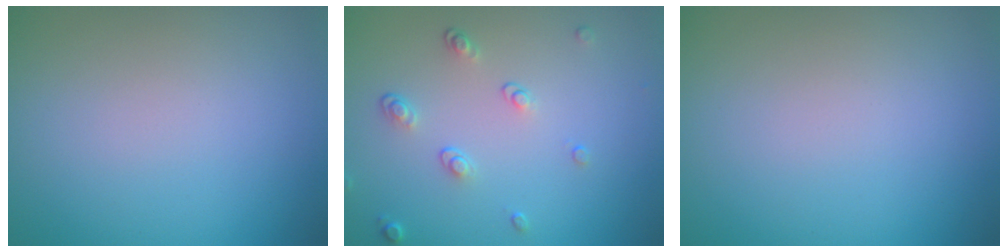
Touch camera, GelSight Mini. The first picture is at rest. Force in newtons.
{"total": 1.8, "press": 1.3, "slide": 1.2}
{"total": 0.0}